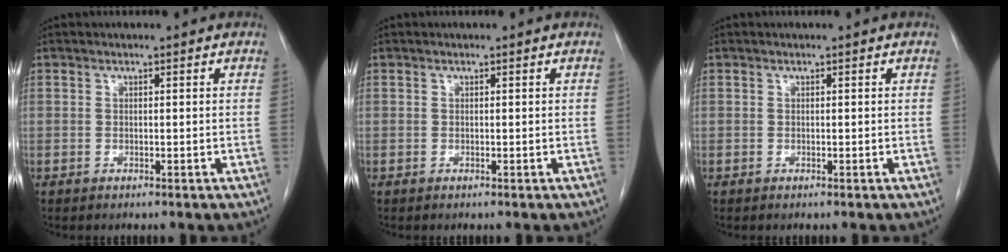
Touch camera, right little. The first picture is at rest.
{"total": 0.0}
{"total": 0.0}